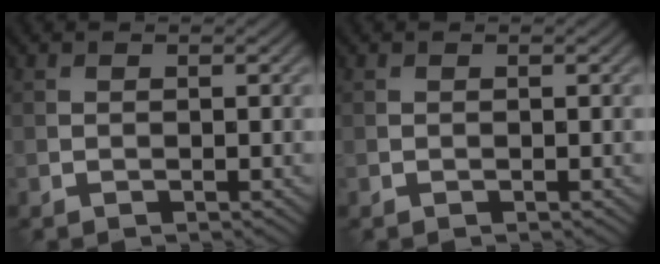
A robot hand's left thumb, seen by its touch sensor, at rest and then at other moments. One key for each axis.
{"total": 0.0}